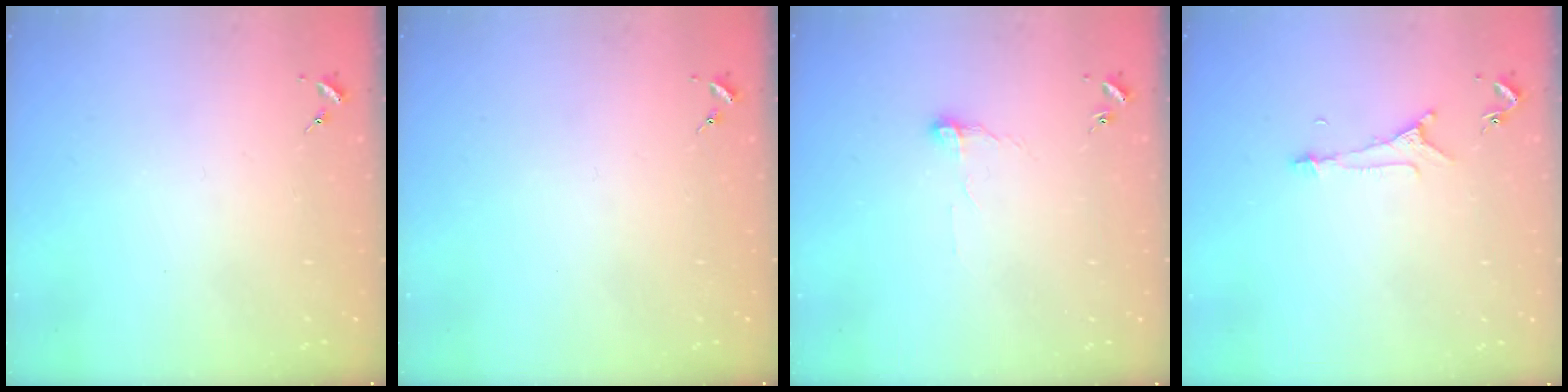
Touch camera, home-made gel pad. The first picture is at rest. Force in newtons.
{"total": 0.0}
{"total": 7.0, "press": 7.0, "slide": 0.6}
{"total": 5.6, "press": 5.6, "slide": 0.5}